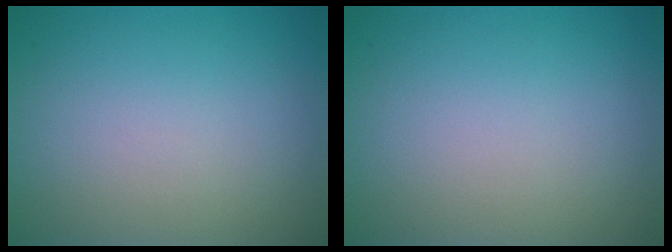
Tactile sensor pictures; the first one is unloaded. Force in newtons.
{"total": 0.0}